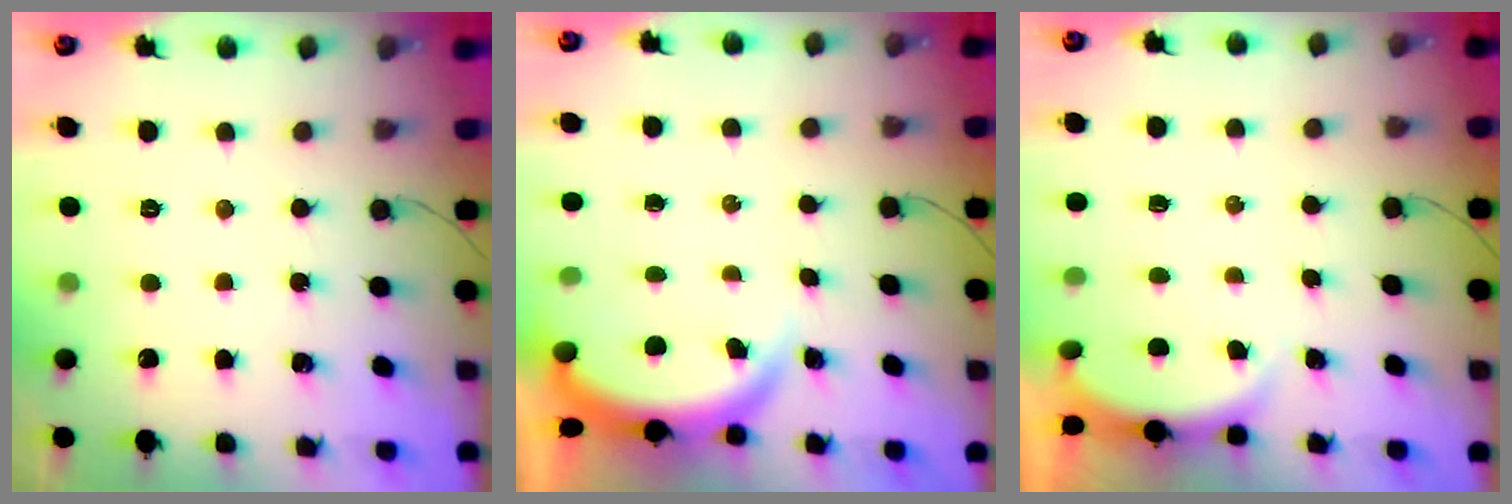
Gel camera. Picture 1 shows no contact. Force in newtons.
{"total": 3.9, "press": 3.9, "slide": 0.3}
{"total": 2.6, "press": 2.6, "slide": 0.6}